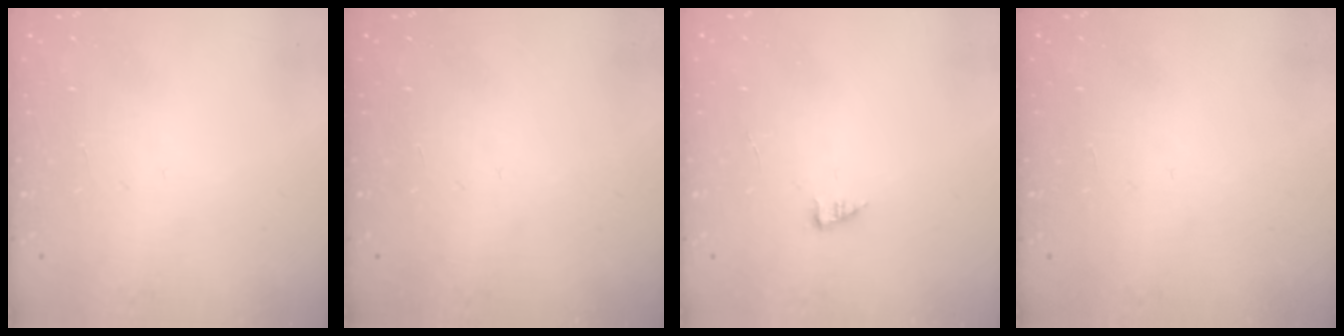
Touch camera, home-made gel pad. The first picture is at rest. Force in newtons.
{"total": 0.0}
{"total": 1.6, "press": 1.6, "slide": 0.2}
{"total": 0.0}